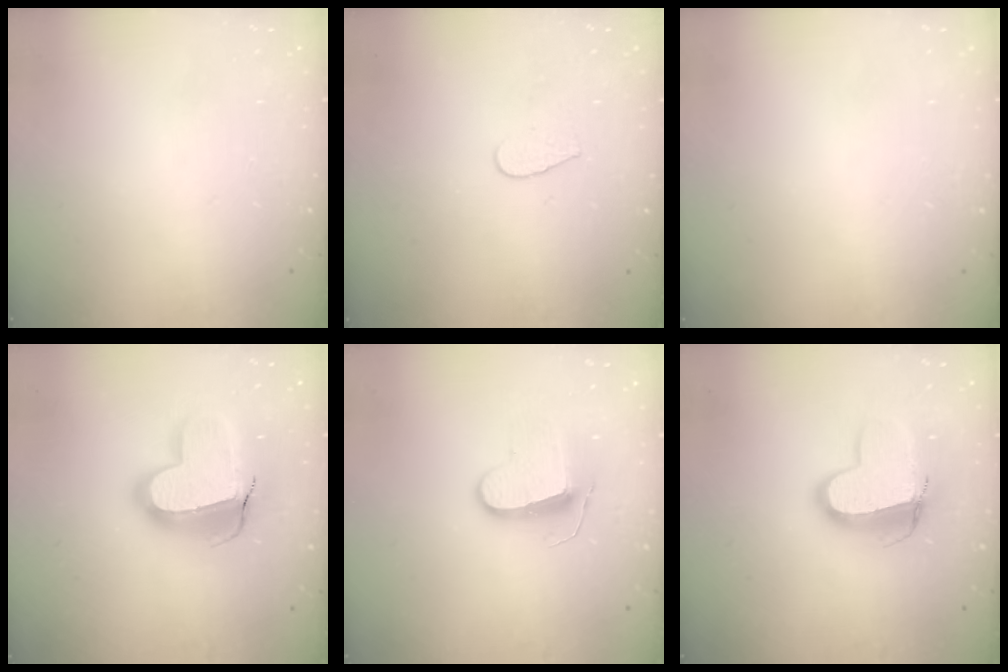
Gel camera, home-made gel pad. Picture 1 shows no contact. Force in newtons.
{"total": 4.7, "press": 4.7, "slide": 0.4}
{"total": 0.6, "press": 0.5, "slide": 0.2}
{"total": 18.3, "press": 18.3, "slide": 1.4}
{"total": 9.6, "press": 9.6, "slide": 0.2}
{"total": 12.9, "press": 12.8, "slide": 1.4}